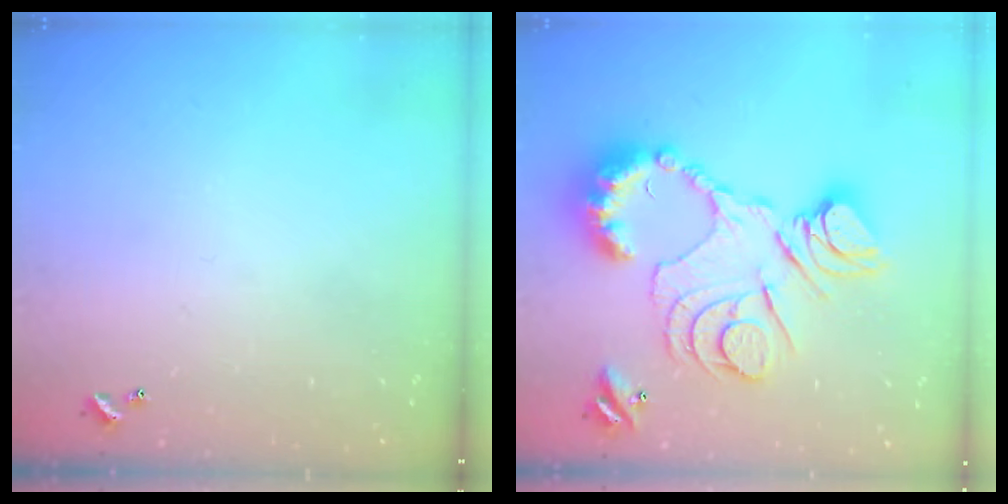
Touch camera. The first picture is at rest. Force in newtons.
{"total": 24.0, "press": 23.8, "slide": 3.0}